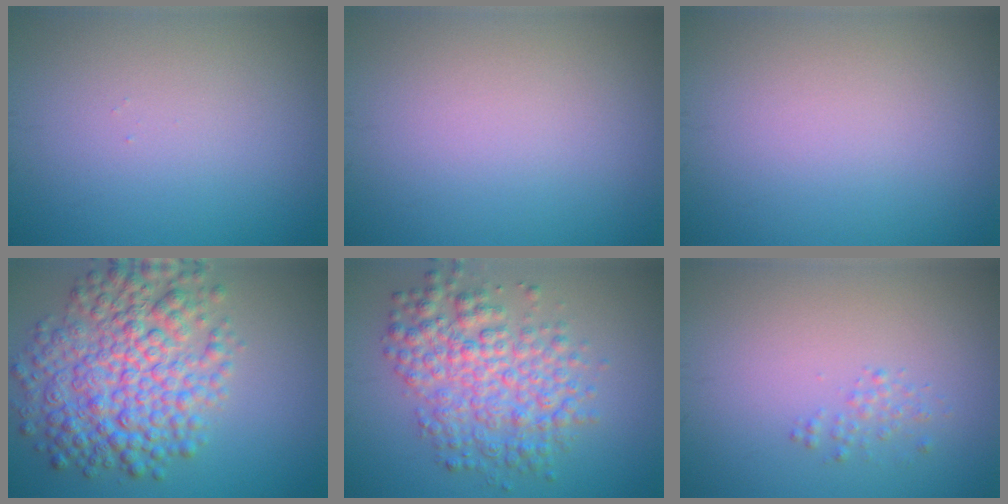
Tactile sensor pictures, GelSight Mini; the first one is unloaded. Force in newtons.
{"total": 0.0}
{"total": 0.0}
{"total": 8.7, "press": 8.7, "slide": 0.1}
{"total": 6.1, "press": 6.1, "slide": 0.1}
{"total": 0.9, "press": 0.9, "slide": 0.0}